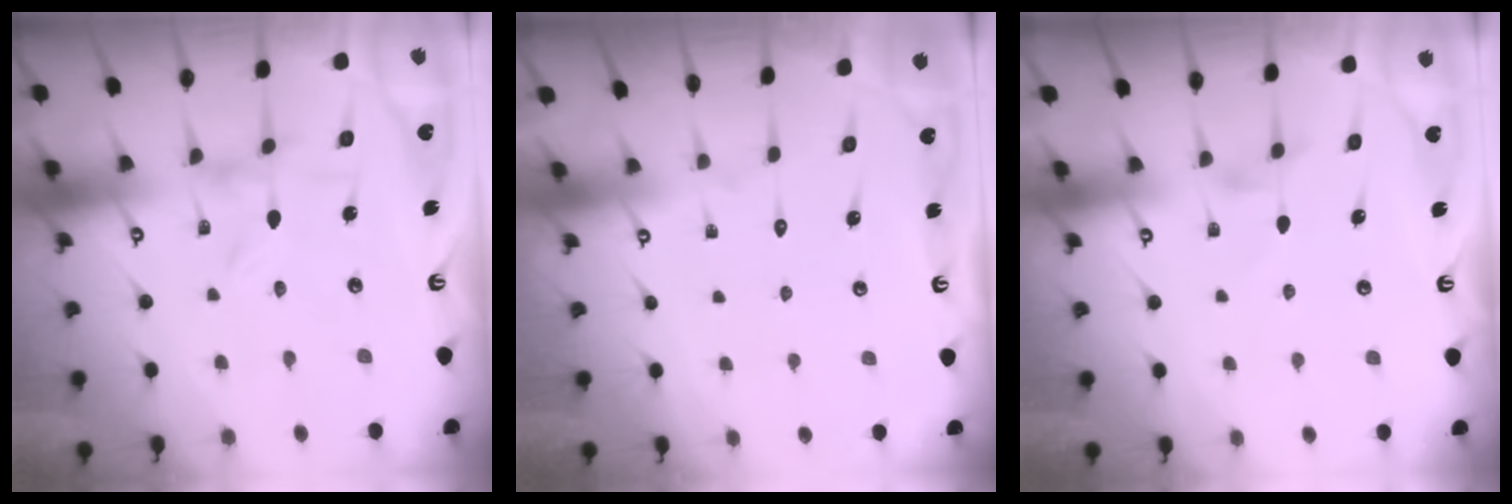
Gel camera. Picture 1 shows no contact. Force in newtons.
{"total": 1.6, "press": 1.6, "slide": 0.1}
{"total": 2.3, "press": 2.3, "slide": 0.4}